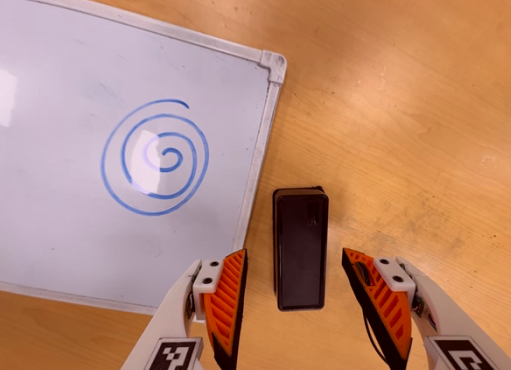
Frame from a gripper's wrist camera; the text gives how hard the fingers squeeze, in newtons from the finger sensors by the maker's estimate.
{"total": 0.0}